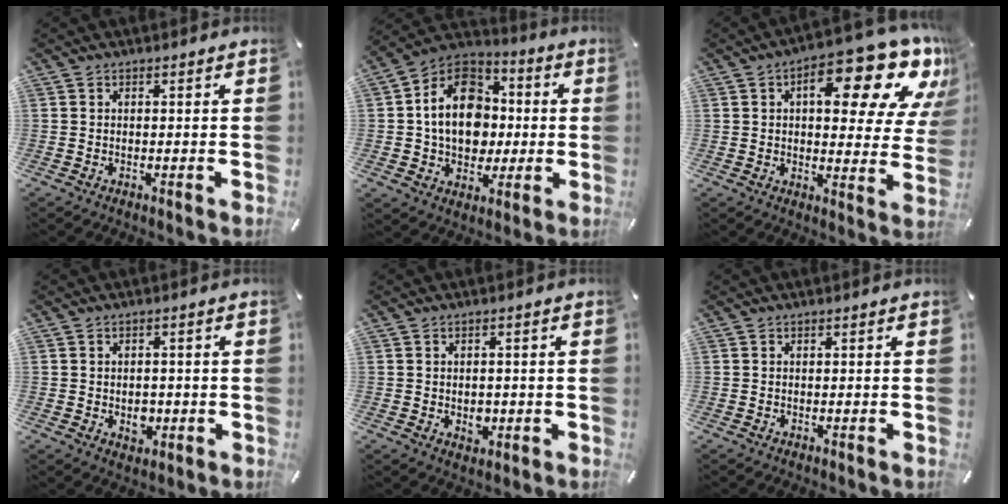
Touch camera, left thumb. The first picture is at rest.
{"total": 16.6, "force": [-0.4, 13.7, 9.4], "torque": [-0.172, 0.012, -0.006]}
{"total": 19.0, "force": [10.0, 8.0, 14.0], "torque": [-0.173, -0.067, 0.155]}
{"total": 4.0, "force": [-0.7, 3.2, 2.4], "torque": [-0.016, -0.005, -0.013]}
{"total": 3.6, "force": [-0.6, 2.7, 2.3], "torque": [-0.023, -0.002, -0.012]}
{"total": 0.0}